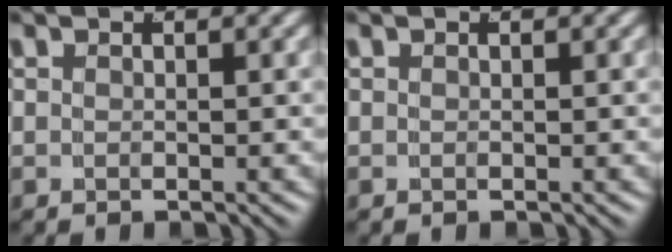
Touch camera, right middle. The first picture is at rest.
{"total": 0.0}